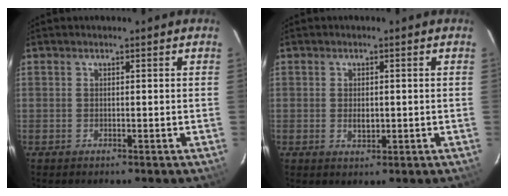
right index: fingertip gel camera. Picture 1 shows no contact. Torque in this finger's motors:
{"motor_torque": [0.03, 0.02, 0.12, 0.01]}